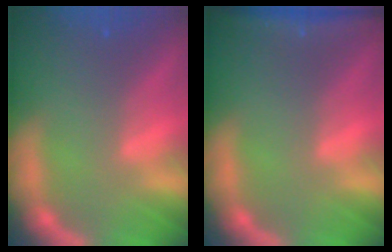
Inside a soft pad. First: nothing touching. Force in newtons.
{"total": 4.0}